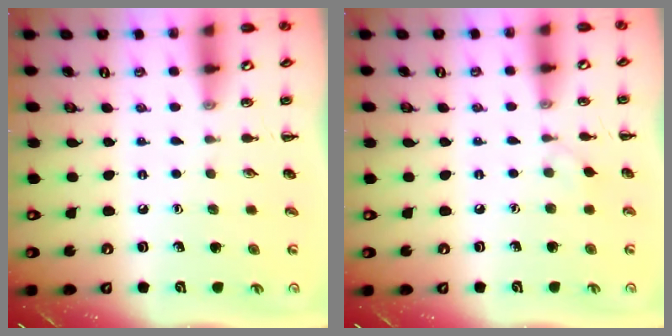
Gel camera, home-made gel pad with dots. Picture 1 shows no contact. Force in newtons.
{"total": 3.0, "press": 2.8, "slide": 1.0}